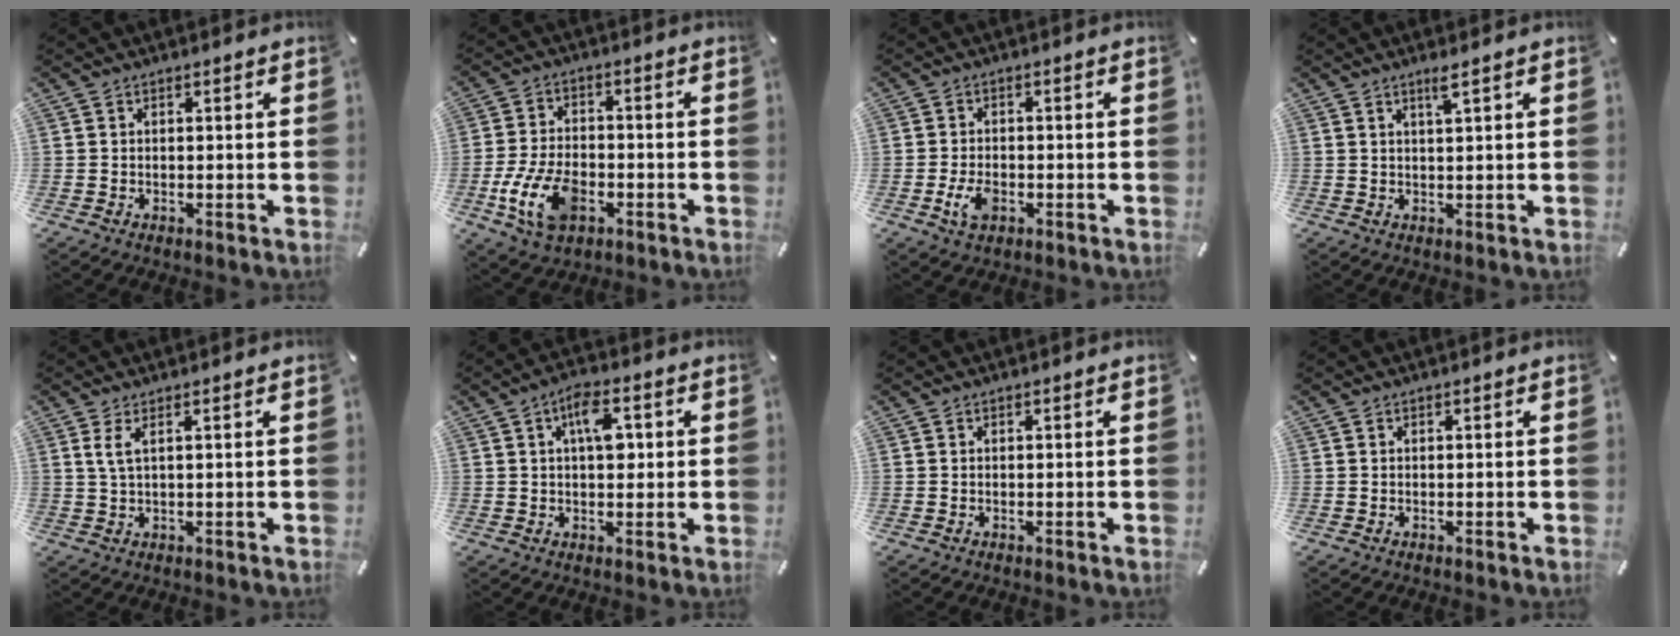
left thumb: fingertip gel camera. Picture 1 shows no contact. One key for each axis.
{"total": 12.0, "fx": -4.5, "fy": 7.3, "fz": 8.4, "tx": -0.185, "ty": 0.006, "tz": -0.079}
{"total": 4.4, "fx": -1.7, "fy": 2.8, "fz": 3.0, "tx": -0.076, "ty": -0.001, "tz": -0.036}
{"total": 2.9, "fx": 1.7, "fy": 0.0, "fz": 2.4, "tx": -0.049, "ty": -0.002, "tz": 0.027}
{"total": 3.0, "fx": 1.1, "fy": 0.6, "fz": 2.7, "tx": -0.057, "ty": 0.000, "tz": 0.017}
{"total": 7.9, "fx": 1.7, "fy": 4.1, "fz": 6.5, "tx": -0.096, "ty": 0.002, "tz": 0.025}
{"total": 0.0}
{"total": 0.0}